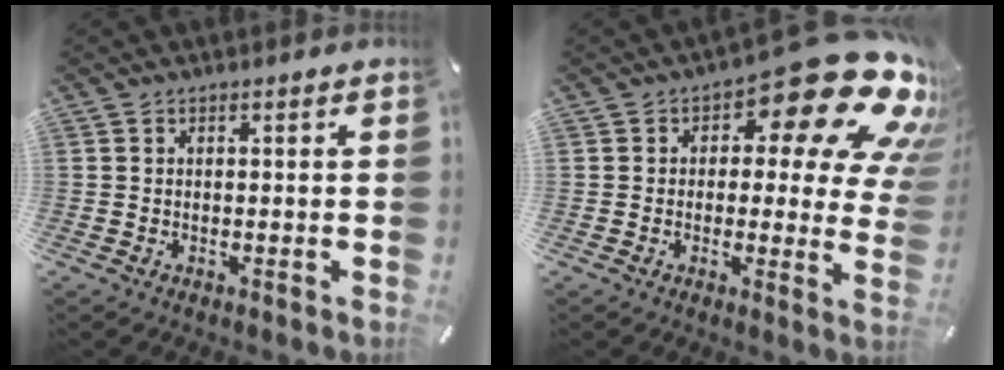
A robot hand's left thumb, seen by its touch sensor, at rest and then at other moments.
{"total": 21.4, "force": [10.6, 9.2, 16.1], "torque": [-0.198, -0.071, 0.173]}